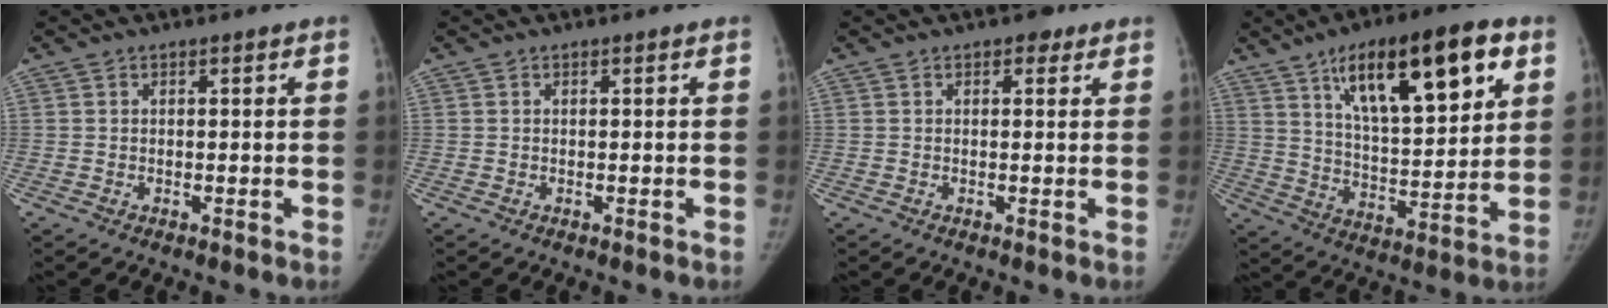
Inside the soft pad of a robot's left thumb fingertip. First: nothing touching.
{"total": 0.0}
{"total": 1.9, "force": [1.0, 1.3, 1.0], "torque": [0.001, -0.001, 0.007]}
{"total": 21.6, "force": [10.2, 7.7, 17.3], "torque": [-0.234, -0.029, 0.167]}